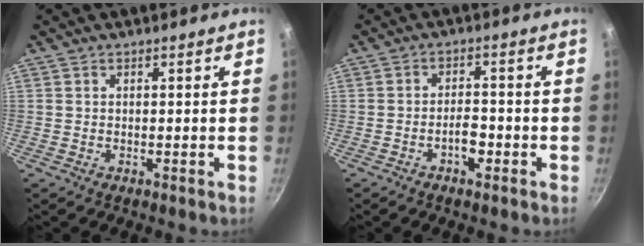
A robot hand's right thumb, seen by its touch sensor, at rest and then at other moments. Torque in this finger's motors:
{"motor_torque": [0.54, 0.55, -0.05, 0.01, 0.13]}